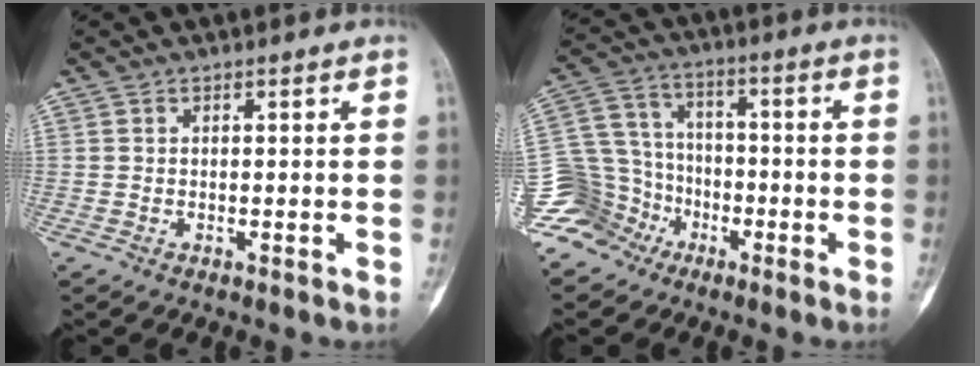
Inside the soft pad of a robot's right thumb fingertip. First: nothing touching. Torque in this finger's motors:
{"motor_torque": [0.08, 0.10, 0.09, -0.05, -0.03]}